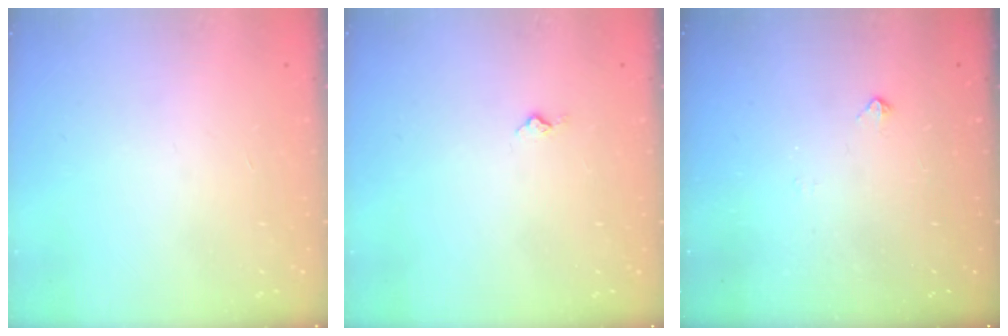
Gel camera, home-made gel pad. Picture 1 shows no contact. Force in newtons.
{"total": 3.3, "press": 3.3, "slide": 0.5}
{"total": 2.4, "press": 2.4, "slide": 0.5}